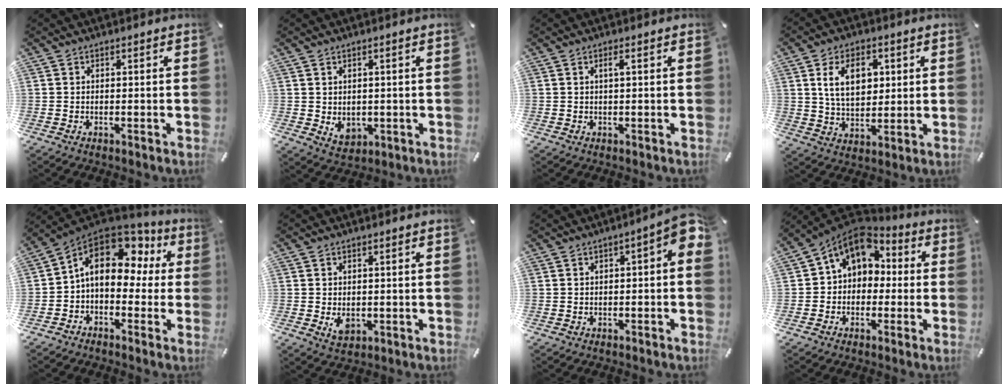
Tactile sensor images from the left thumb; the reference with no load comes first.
{"total": 3.9, "force": [0.4, 3.6, 1.5], "torque": [-0.019, -0.004, 0.007]}
{"total": 1.5, "force": [0.4, 0.1, 1.5], "torque": [-0.030, 0.001, 0.005]}
{"total": 10.5, "force": [3.1, 7.1, 7.1], "torque": [-0.128, 0.004, 0.053]}
{"total": 13.7, "force": [4.0, 9.3, 9.2], "torque": [-0.155, -0.017, 0.069]}
{"total": 3.4, "force": [-0.4, 2.7, 2.1], "torque": [-0.027, -0.005, -0.009]}
{"total": 5.6, "force": [-0.1, 2.0, 5.2], "torque": [-0.076, -0.001, -0.003]}
{"total": 9.0, "force": [3.0, 7.4, 4.0], "torque": [-0.070, -0.012, 0.058]}